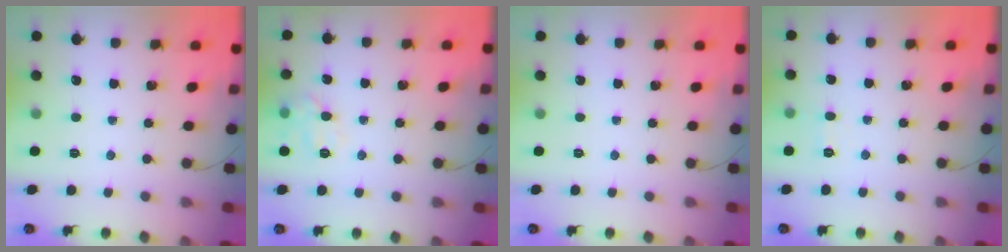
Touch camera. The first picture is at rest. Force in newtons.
{"total": 8.7, "press": 8.7, "slide": 0.3}
{"total": 0.0}
{"total": 4.3, "press": 4.2, "slide": 1.2}